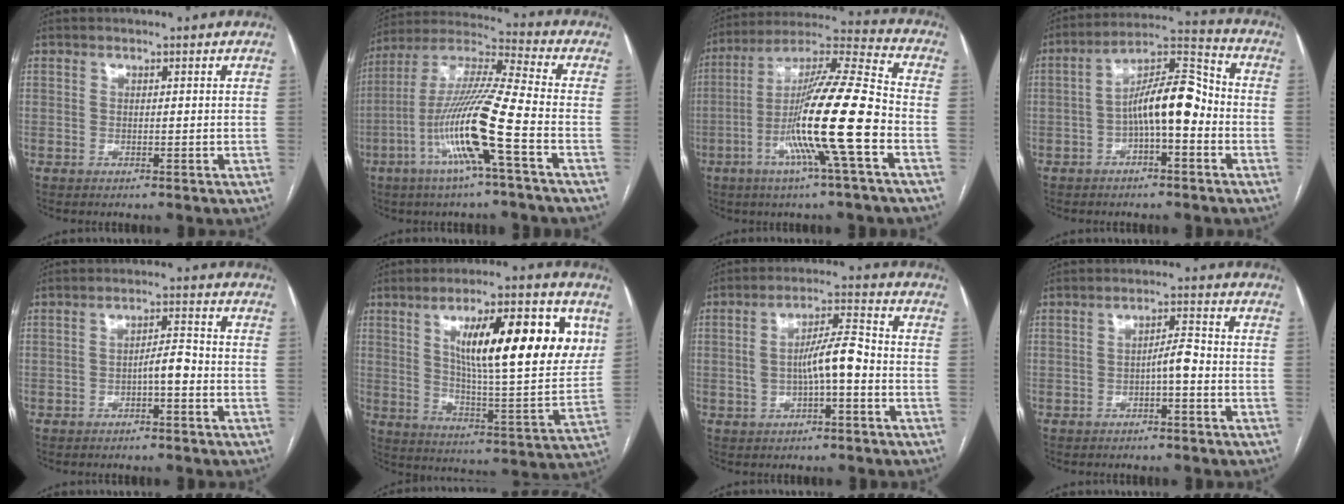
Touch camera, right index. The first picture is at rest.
{"total": 15.5, "force": [-5.5, -0.6, 14.5], "torque": [-0.292, -0.002, -0.111]}
{"total": 17.4, "force": [-5.2, -0.7, 16.6], "torque": [-0.302, -0.001, -0.103]}
{"total": 10.7, "force": [-2.2, 2.6, 10.1], "torque": [-0.177, 0.036, -0.037]}
{"total": 3.4, "force": [-1.4, 0.7, 3.0], "torque": [-0.046, 0.010, -0.022]}
{"total": 20.0, "force": [6.8, 3.9, 18.4], "torque": [-0.269, 0.005, 0.104]}
{"total": 7.2, "force": [-1.1, 1.6, 6.9], "torque": [-0.127, 0.022, -0.018]}
{"total": 3.2, "force": [-1.2, 0.6, 3.0], "torque": [-0.043, 0.008, -0.020]}